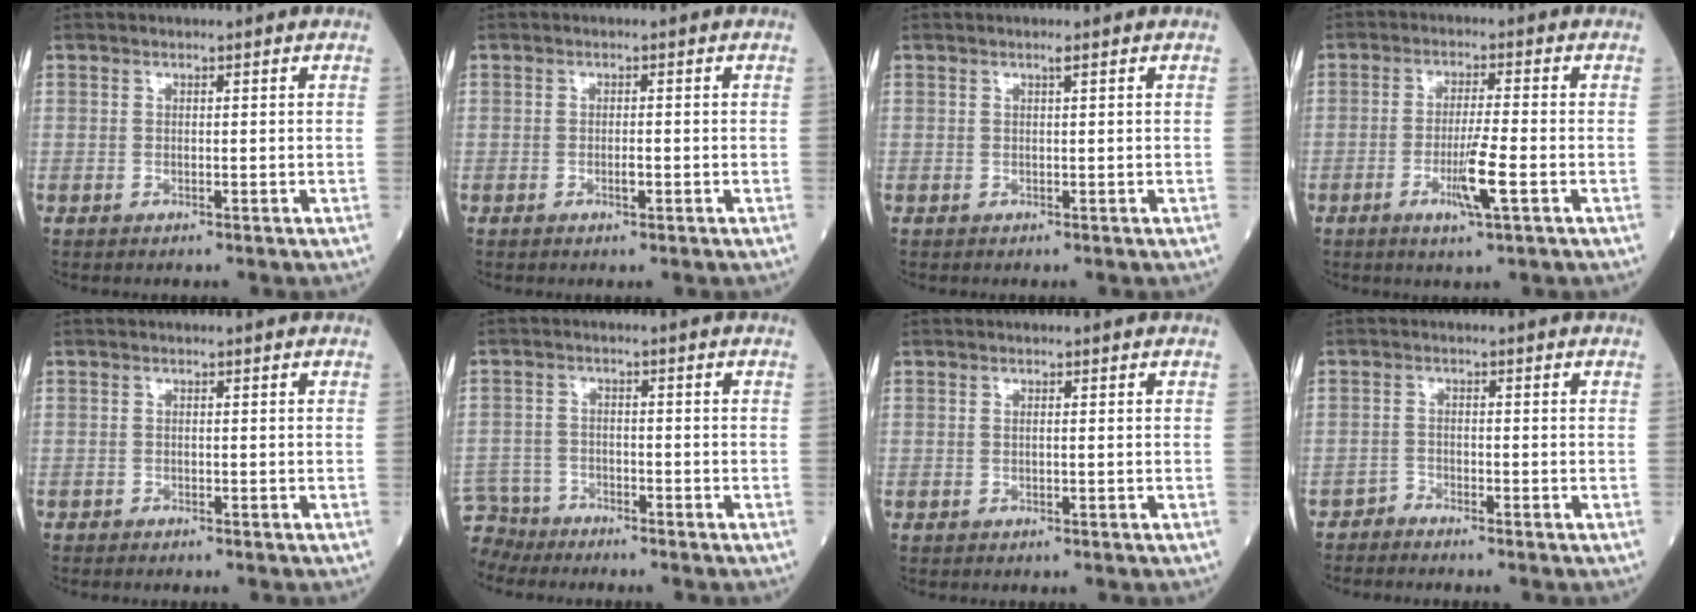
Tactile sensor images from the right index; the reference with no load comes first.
{"total": 1.4, "force": [-0.5, 0.3, 1.2], "torque": [-0.023, 0.000, -0.008]}
{"total": 0.6, "force": [0.3, -0.1, 0.5], "torque": [-0.012, -0.001, 0.008]}
{"total": 6.1, "force": [-2.2, -0.2, 5.7], "torque": [-0.106, -0.011, -0.040]}
{"total": 0.5, "force": [-0.5, 0.1, 0.0], "torque": [-0.005, 0.000, -0.012]}
{"total": 4.1, "force": [-3.8, 1.2, -0.7], "torque": [0.012, -0.007, -0.076]}
{"total": 0.0}
{"total": 1.5, "force": [-1.4, 0.0, -0.4], "torque": [0.014, -0.003, -0.028]}